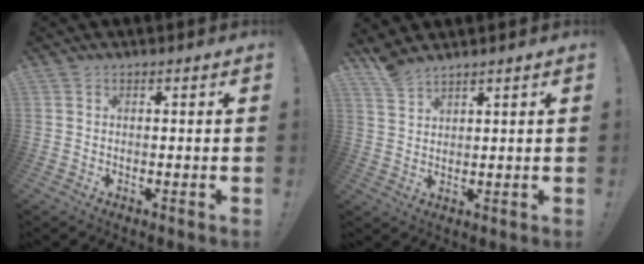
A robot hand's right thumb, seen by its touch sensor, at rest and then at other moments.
{"total": 4.8, "force": [4.4, 0.9, 1.8], "torque": [-0.038, -0.025, 0.083]}